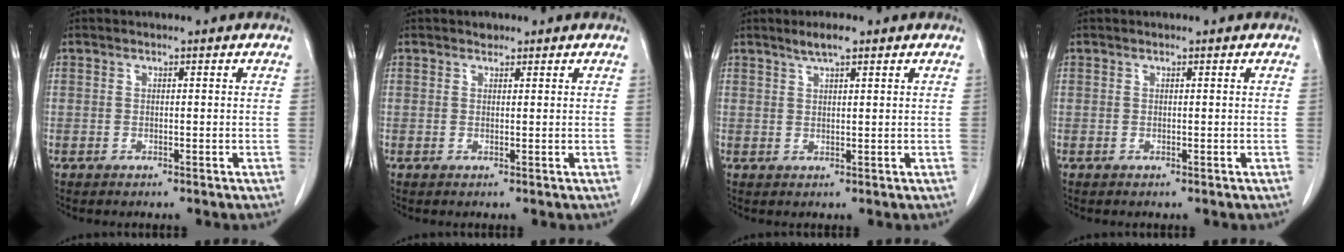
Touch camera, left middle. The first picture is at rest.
{"total": 0.8, "force": [0.7, 0.5, 0.0], "torque": [-0.004, -0.002, 0.008]}
{"total": 2.8, "force": [2.1, 0.3, 1.9], "torque": [-0.042, 0.004, 0.038]}
{"total": 0.0}